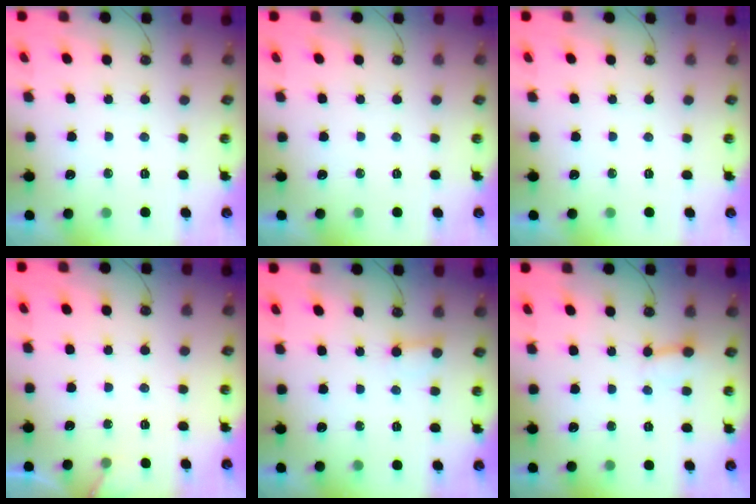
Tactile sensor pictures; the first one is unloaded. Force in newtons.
{"total": 0.0}
{"total": 0.0}
{"total": 3.4, "press": 3.4, "slide": 0.2}
{"total": 3.7, "press": 3.7, "slide": 0.3}
{"total": 2.4, "press": 2.4, "slide": 0.1}